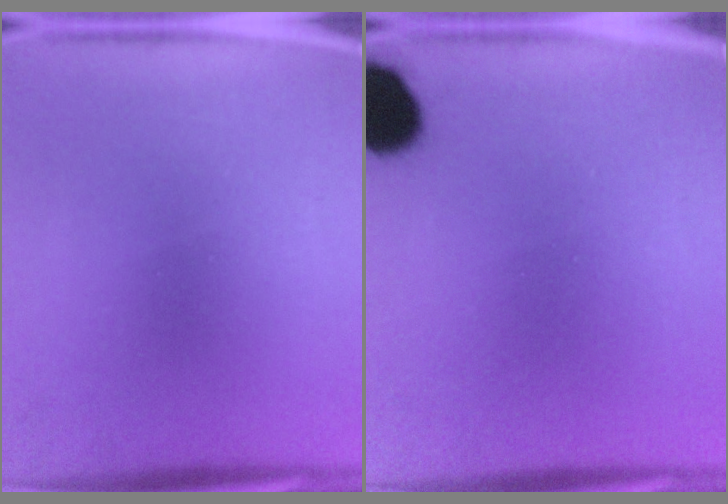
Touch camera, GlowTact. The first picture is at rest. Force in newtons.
{"total": 11.4}